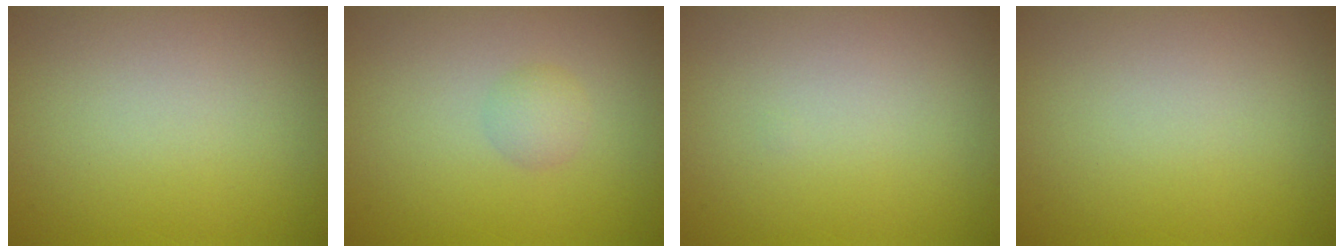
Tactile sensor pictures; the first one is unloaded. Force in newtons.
{"total": 1.3, "press": 1.3, "slide": 0.1}
{"total": 0.0}
{"total": 0.0}